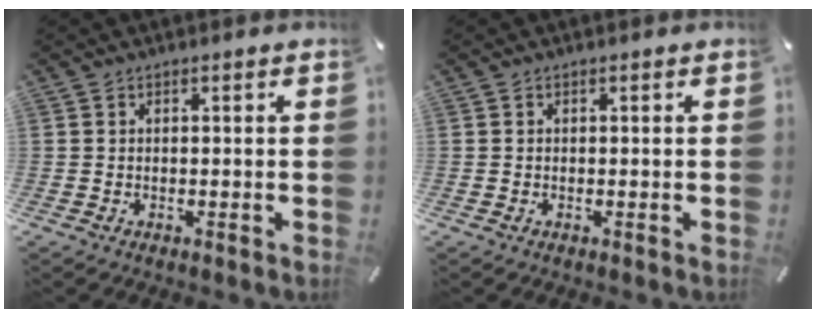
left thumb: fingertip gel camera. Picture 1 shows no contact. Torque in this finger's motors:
{"motor_torque": [0.01, 0.06, 0.00, 0.00, 0.00]}